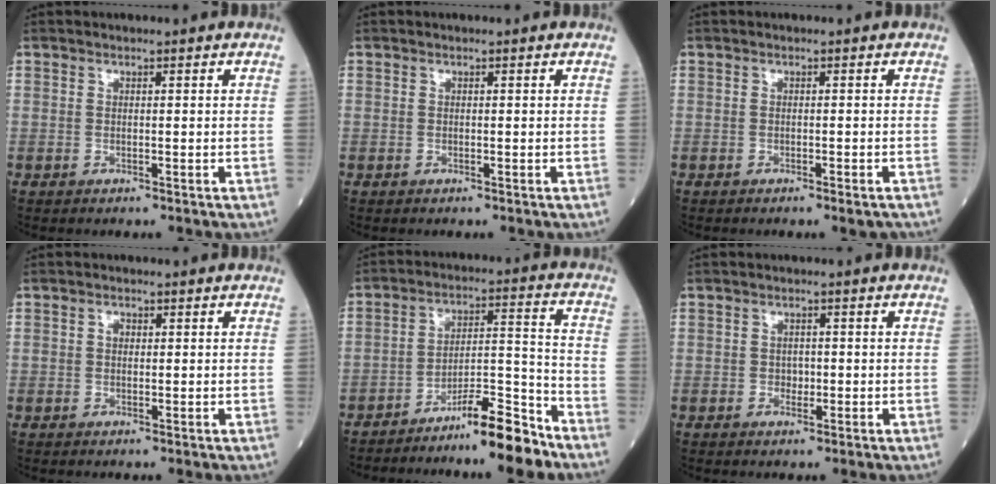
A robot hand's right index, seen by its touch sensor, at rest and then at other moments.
{"total": 0.0}
{"total": 1.5, "force": [-1.0, 0.2, 1.1], "torque": [-0.014, -0.003, -0.010]}
{"total": 1.2, "force": [0.2, 0.9, 0.8], "torque": [-0.015, 0.004, 0.003]}
{"total": 10.4, "force": [-8.6, 1.3, 5.7], "torque": [-0.079, 0.029, -0.143]}
{"total": 1.5, "force": [-0.3, 1.2, 0.9], "torque": [-0.011, 0.003, -0.004]}